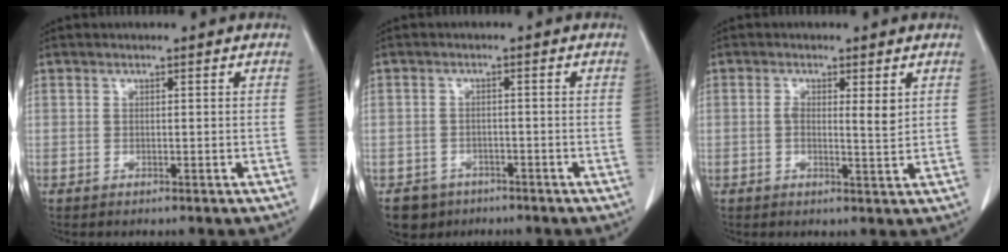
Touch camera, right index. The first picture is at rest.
{"total": 4.3, "force": [-2.8, 3.3, 0.1], "torque": [-0.001, 0.009, -0.044]}
{"total": 3.5, "force": [0.9, 0.9, 3.2], "torque": [-0.052, -0.001, 0.013]}